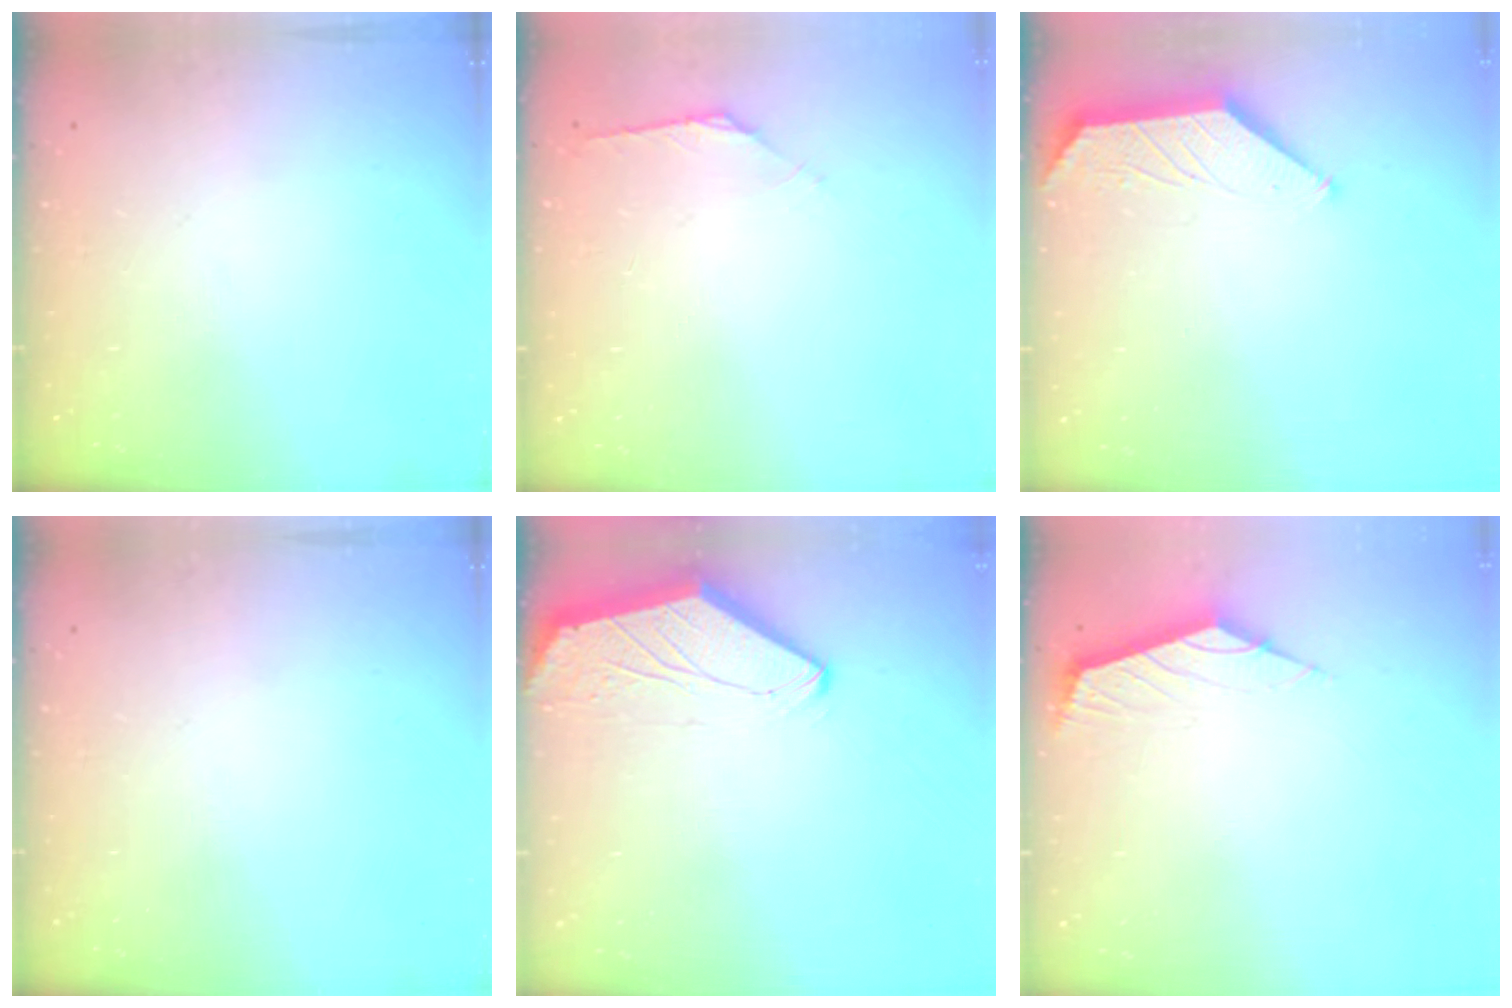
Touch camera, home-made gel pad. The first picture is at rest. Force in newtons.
{"total": 2.1, "press": 2.0, "slide": 0.6}
{"total": 1.3, "press": 1.3, "slide": 0.3}
{"total": 0.0}
{"total": 0.0}
{"total": 2.3, "press": 2.2, "slide": 0.4}